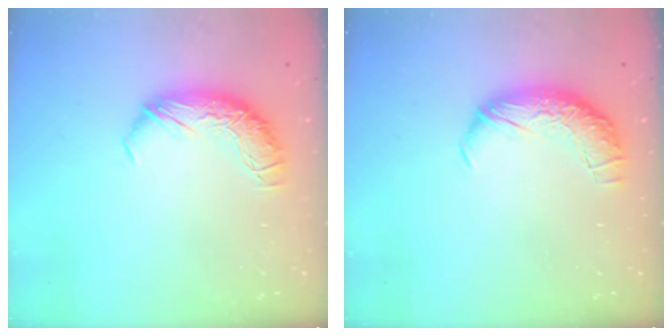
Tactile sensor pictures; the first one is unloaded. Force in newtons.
{"total": 2.3, "press": 0.9, "slide": 2.1}